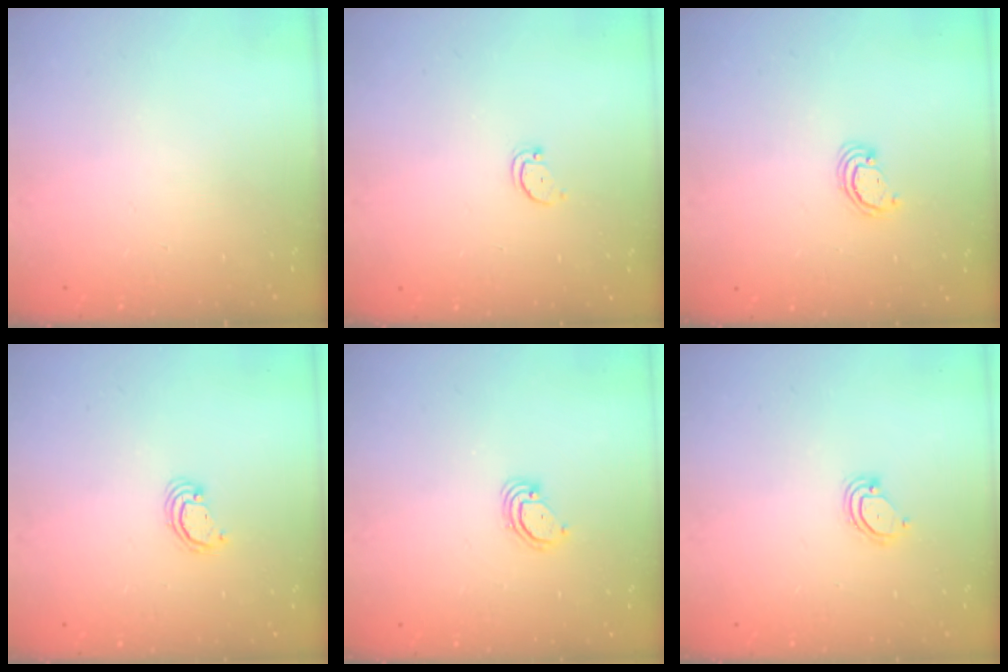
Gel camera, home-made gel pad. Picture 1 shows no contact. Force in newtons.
{"total": 2.5, "press": 2.4, "slide": 0.4}
{"total": 2.6, "press": 2.5, "slide": 0.2}
{"total": 2.4, "press": 2.4, "slide": 0.3}
{"total": 2.9, "press": 2.9, "slide": 0.2}
{"total": 4.4, "press": 4.4, "slide": 0.3}